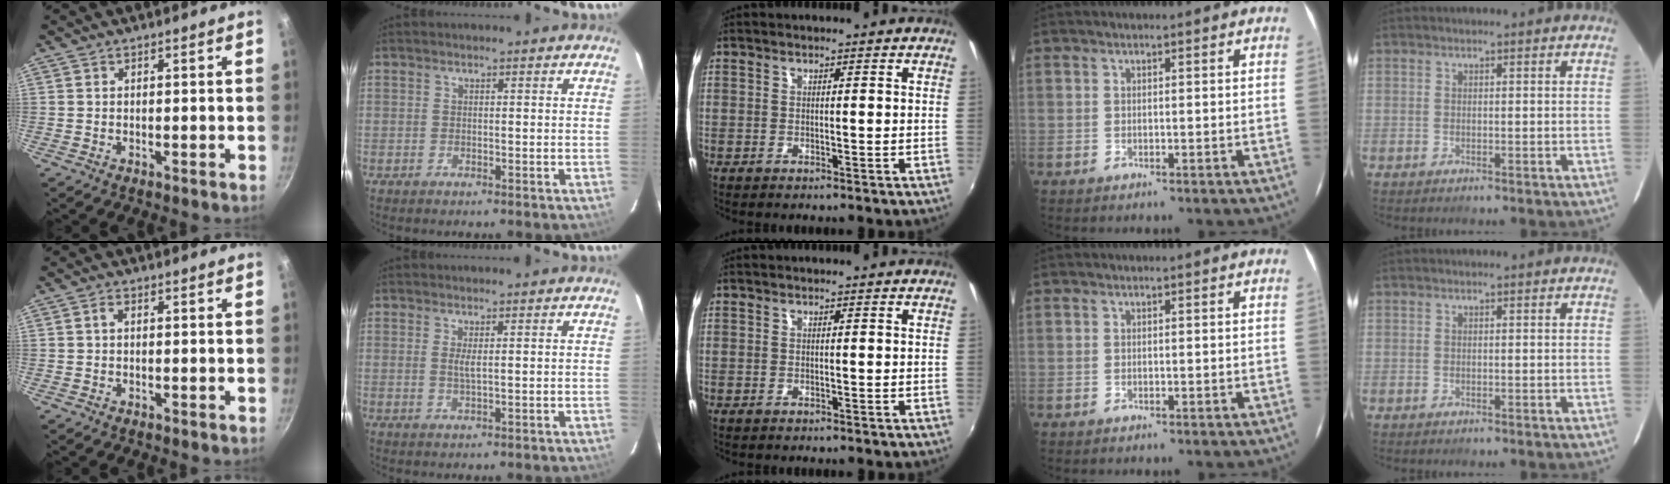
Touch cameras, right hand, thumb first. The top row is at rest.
{"thumb": {"total": 1.1, "force": [0.1, 0.7, 0.9], "torque": [-0.016, 0.006, 0.000]}, "index": {"total": 1.6, "force": [0.4, 0.1, 1.5], "torque": [-0.029, -0.003, 0.006]}}